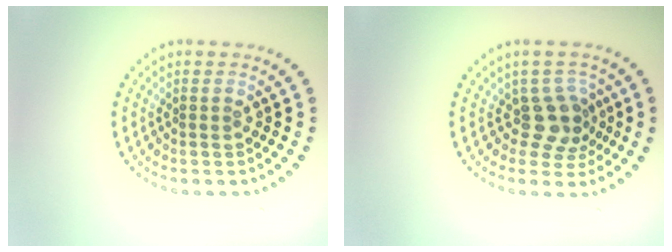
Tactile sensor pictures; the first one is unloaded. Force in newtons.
{"total": 2.8, "press": 2.1, "slide": 1.9}